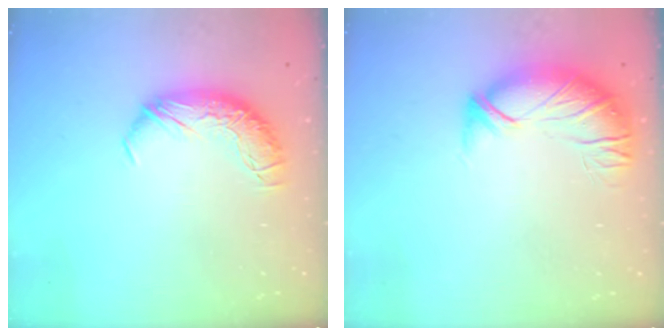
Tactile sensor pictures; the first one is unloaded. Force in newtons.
{"total": 2.8, "press": 1.2, "slide": 2.5}